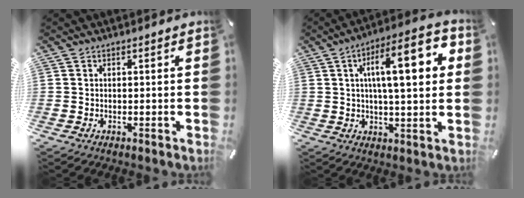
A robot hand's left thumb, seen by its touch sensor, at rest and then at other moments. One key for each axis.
{"total": 16.7, "fx": 4.4, "fy": 5.1, "fz": 15.3, "tx": -0.234, "ty": 0.001, "tz": 0.060}